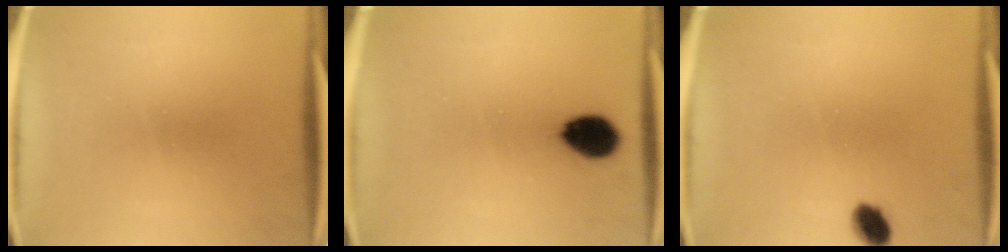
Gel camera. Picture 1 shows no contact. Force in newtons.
{"total": 8.5}
{"total": 4.0}